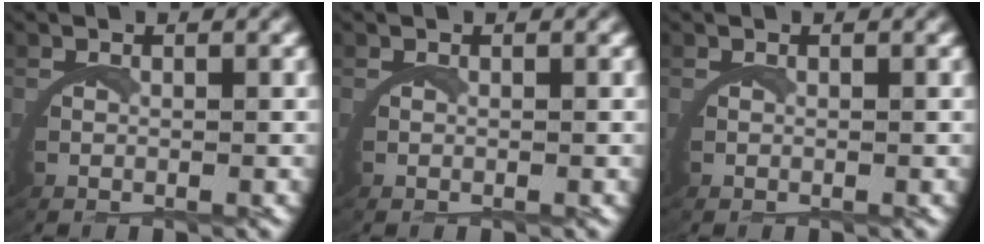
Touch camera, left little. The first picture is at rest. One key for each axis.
{"total": 0.0}
{"total": 0.0}